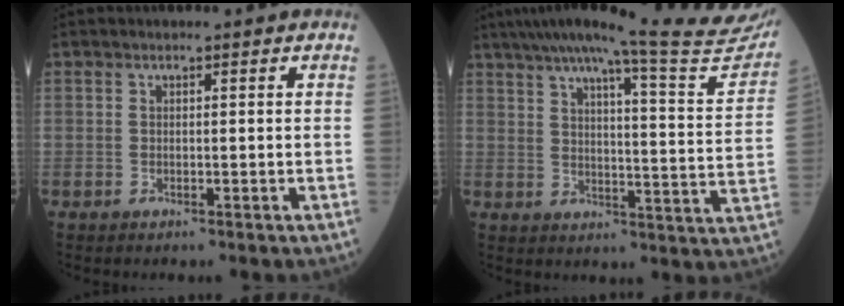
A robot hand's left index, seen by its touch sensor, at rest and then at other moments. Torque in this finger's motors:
{"motor_torque": [0.66, -1.48, 0.55, 0.15]}